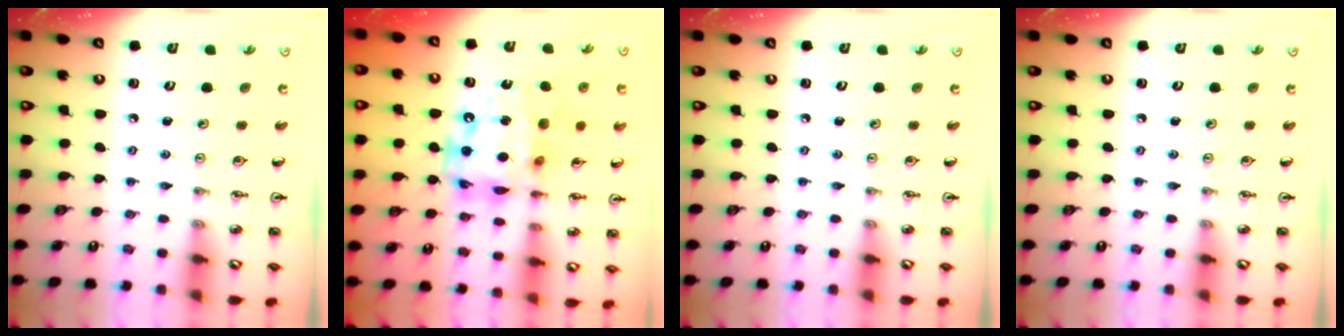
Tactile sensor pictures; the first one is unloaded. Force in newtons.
{"total": 15.9, "press": 15.9, "slide": 1.5}
{"total": 0.0}
{"total": 0.0}